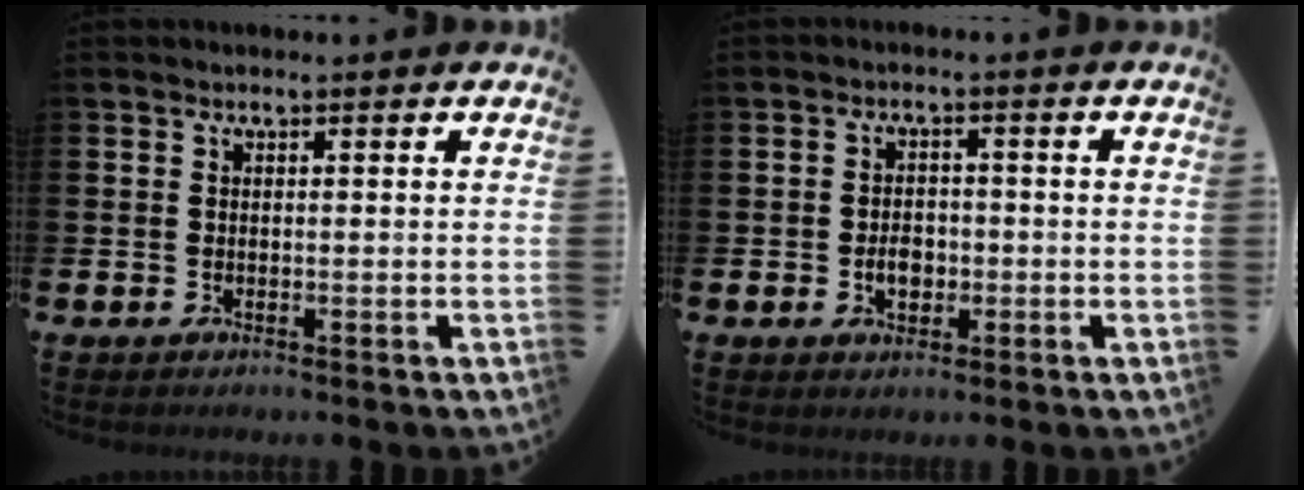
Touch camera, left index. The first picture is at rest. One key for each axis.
{"total": 2.9, "fx": -0.6, "fy": 2.0, "fz": 2.0, "tx": -0.015, "ty": -0.007, "tz": -0.018}